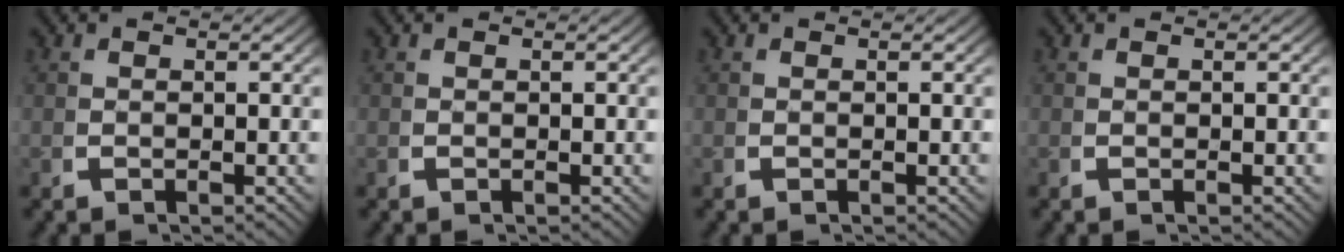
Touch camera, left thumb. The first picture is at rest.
{"total": 0.0}
{"total": 0.0}
{"total": 0.0}